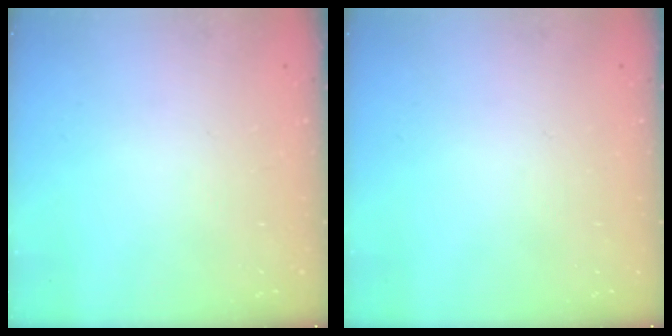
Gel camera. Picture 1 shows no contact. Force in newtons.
{"total": 0.0}